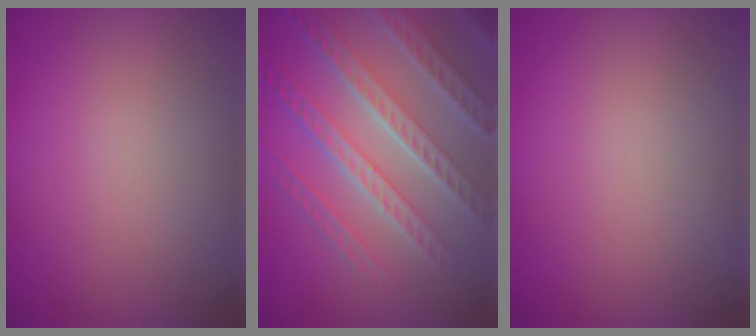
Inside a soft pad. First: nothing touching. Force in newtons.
{"total": 7.8, "press": 5.7, "slide": 5.4}
{"total": 0.0}